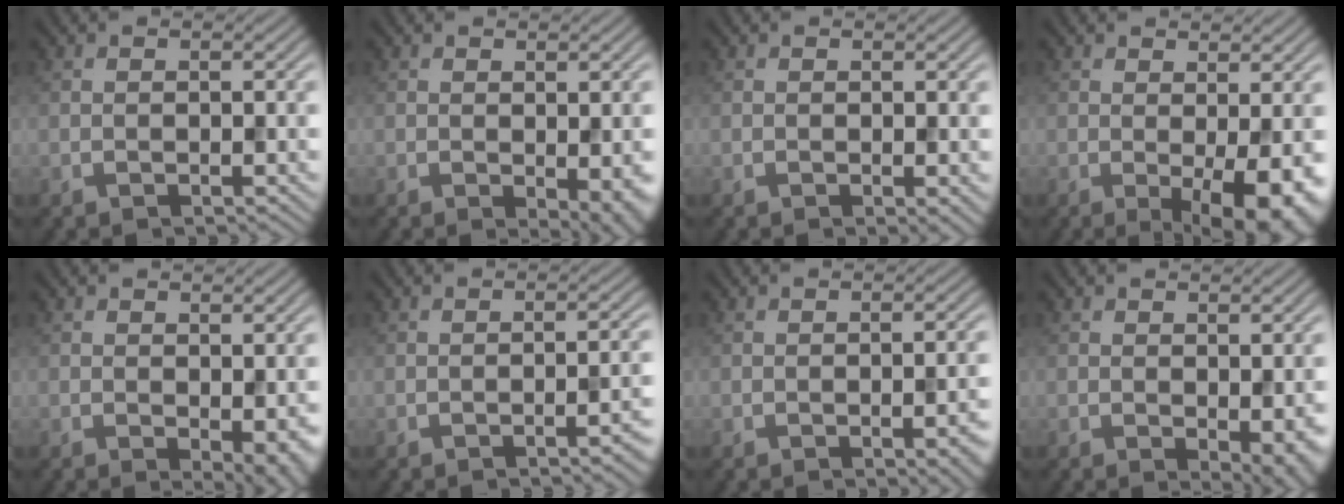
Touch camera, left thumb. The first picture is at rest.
{"total": 4.1, "force": [-0.9, 1.4, 3.7], "torque": [-0.043, -0.014, -0.006]}
{"total": 0.8, "force": [0.1, 0.2, 0.8], "torque": [-0.009, -0.004, 0.000]}
{"total": 5.8, "force": [-0.3, 2.1, 5.5], "torque": [-0.079, -0.010, -0.002]}
{"total": 3.1, "force": [-0.6, 1.4, 2.8], "torque": [-0.035, -0.010, -0.003]}
{"total": 3.3, "force": [-1.4, 0.7, 2.9], "torque": [-0.030, 0.006, -0.024]}
{"total": 3.9, "force": [-1.3, 1.1, 3.5], "torque": [-0.042, -0.003, -0.012]}
{"total": 3.6, "force": [-0.7, 1.5, 3.2], "torque": [-0.039, -0.012, -0.004]}